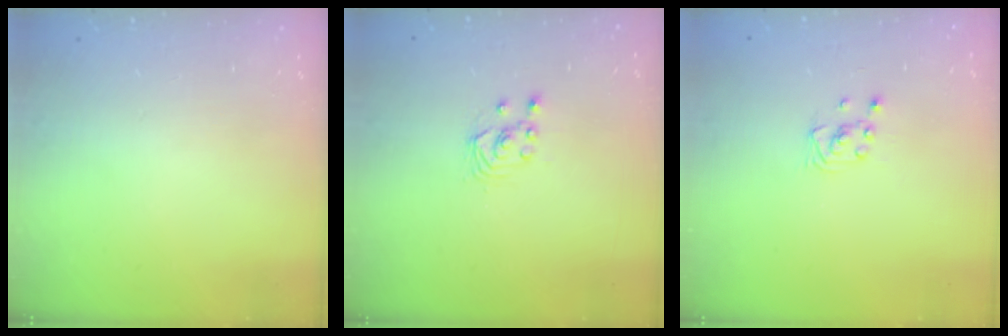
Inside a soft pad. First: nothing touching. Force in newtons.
{"total": 1.7, "press": 1.7, "slide": 0.2}
{"total": 2.0, "press": 2.0, "slide": 0.1}